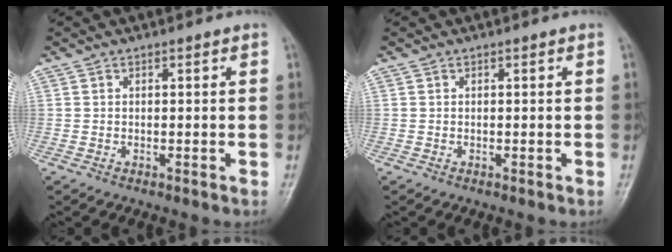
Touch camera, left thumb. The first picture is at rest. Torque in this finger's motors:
{"motor_torque": [0.00, 0.00, -0.06, -0.05, 0.00]}